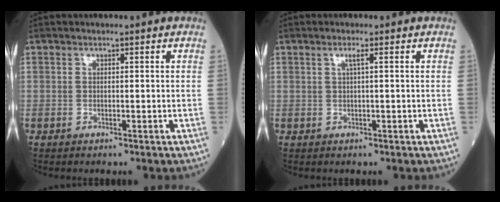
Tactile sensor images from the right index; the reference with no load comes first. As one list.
[{"total": 1.3, "force": [0.5, -0.2, 1.2], "torque": [-0.023, 0.002, 0.008]}]